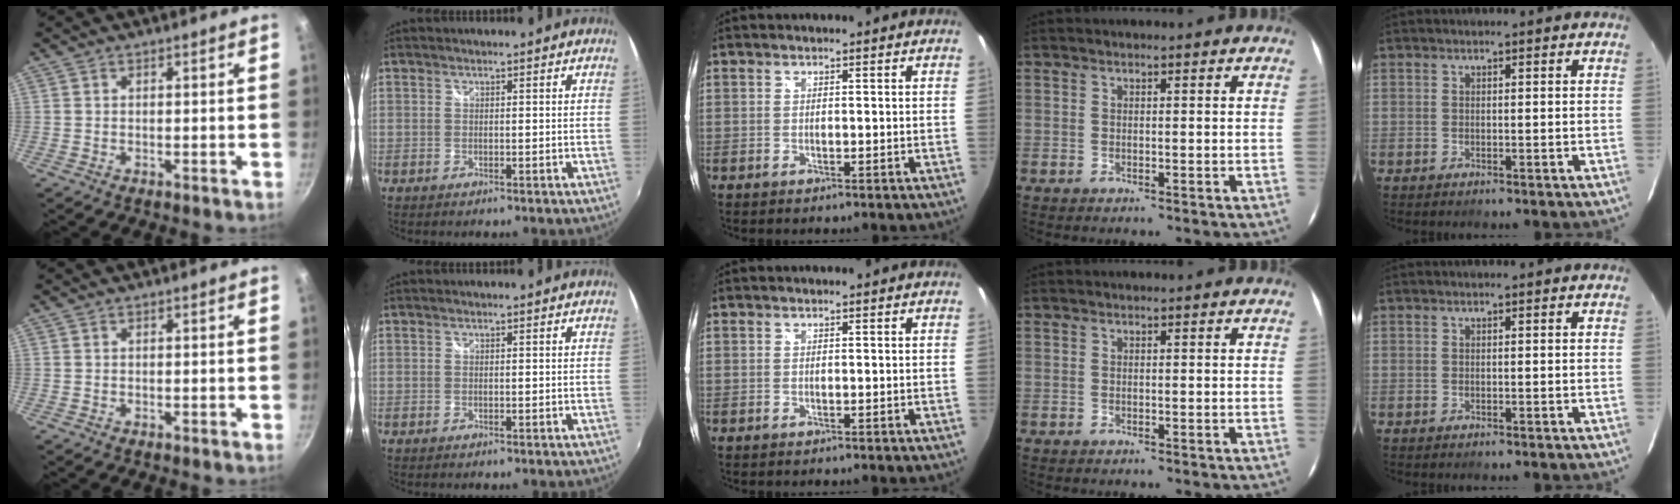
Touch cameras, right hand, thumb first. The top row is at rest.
{}